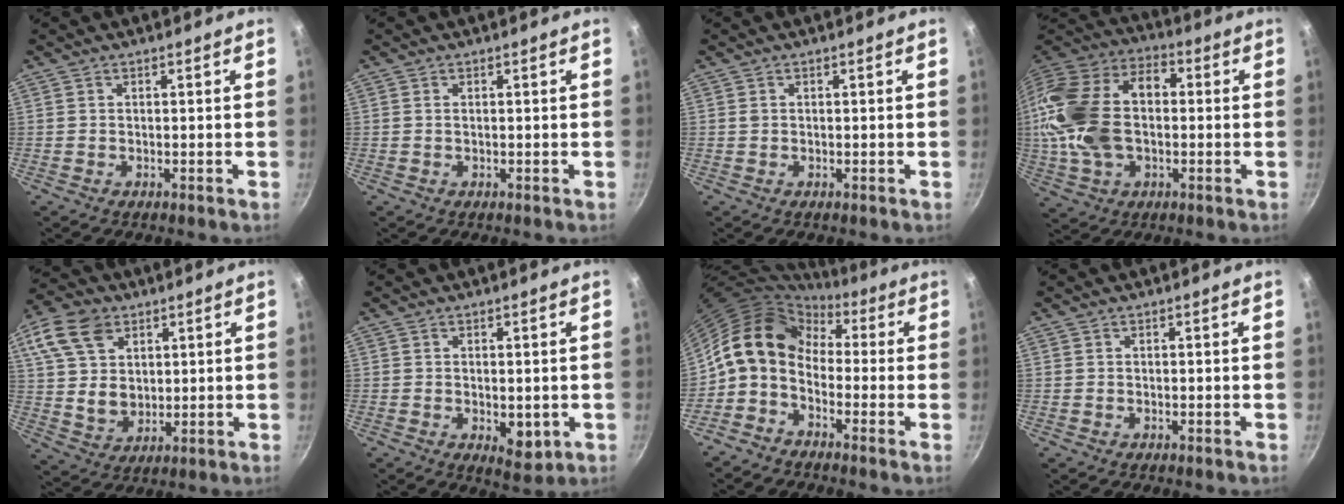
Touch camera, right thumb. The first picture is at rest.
{"total": 0.5, "force": [0.1, 0.3, 0.4], "torque": [-0.009, 0.001, 0.001]}
{"total": 0.6, "force": [0.1, 0.5, 0.3], "torque": [-0.005, 0.001, 0.002]}
{"total": 21.6, "force": [-0.3, 13.9, 16.5], "torque": [-0.307, 0.035, -0.014]}
{"total": 16.9, "force": [7.3, 12.2, 9.1], "torque": [-0.177, -0.004, 0.142]}
{"total": 5.2, "force": [-0.8, 2.8, 4.3], "torque": [-0.052, -0.012, -0.003]}
{"total": 11.5, "force": [-0.1, 8.5, 7.8], "torque": [-0.125, 0.043, -0.023]}
{"total": 0.0}